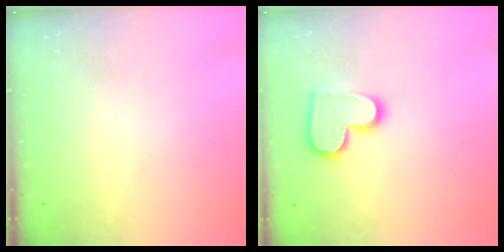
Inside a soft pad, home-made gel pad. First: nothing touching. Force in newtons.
{"total": 12.4, "press": 12.4, "slide": 0.8}